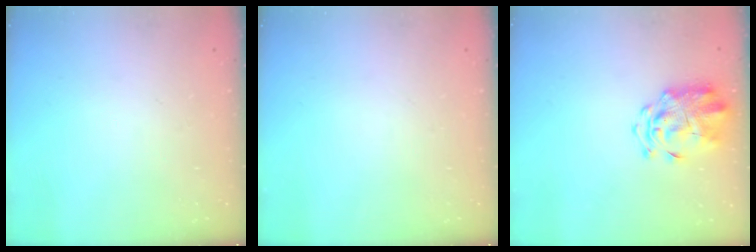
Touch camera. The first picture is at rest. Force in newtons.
{"total": 0.0}
{"total": 3.3, "press": 3.2, "slide": 1.0}